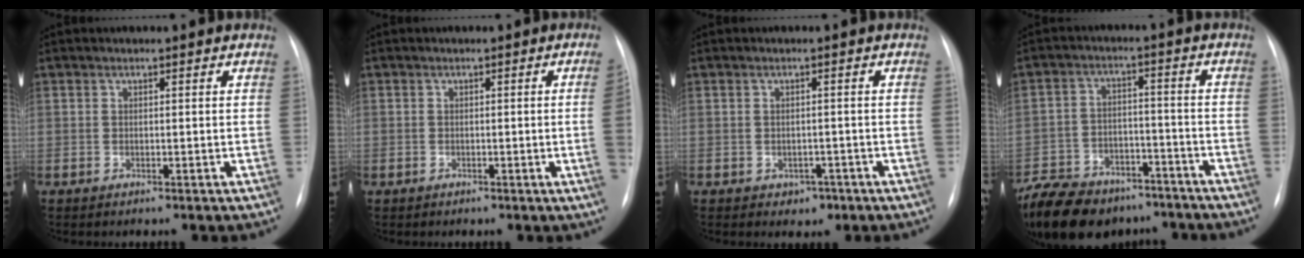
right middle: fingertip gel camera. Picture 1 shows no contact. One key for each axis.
{"total": 2.6, "fx": -0.3, "fy": -0.7, "fz": 2.5, "tx": -0.034, "ty": 0.000, "tz": -0.003}
{"total": 2.2, "fx": -1.1, "fy": 1.8, "fz": 0.8, "tx": -0.006, "ty": 0.005, "tz": -0.007}
{"total": 19.9, "fx": -15.3, "fy": 9.8, "fz": 8.0, "tx": -0.208, "ty": -0.008, "tz": -0.232}